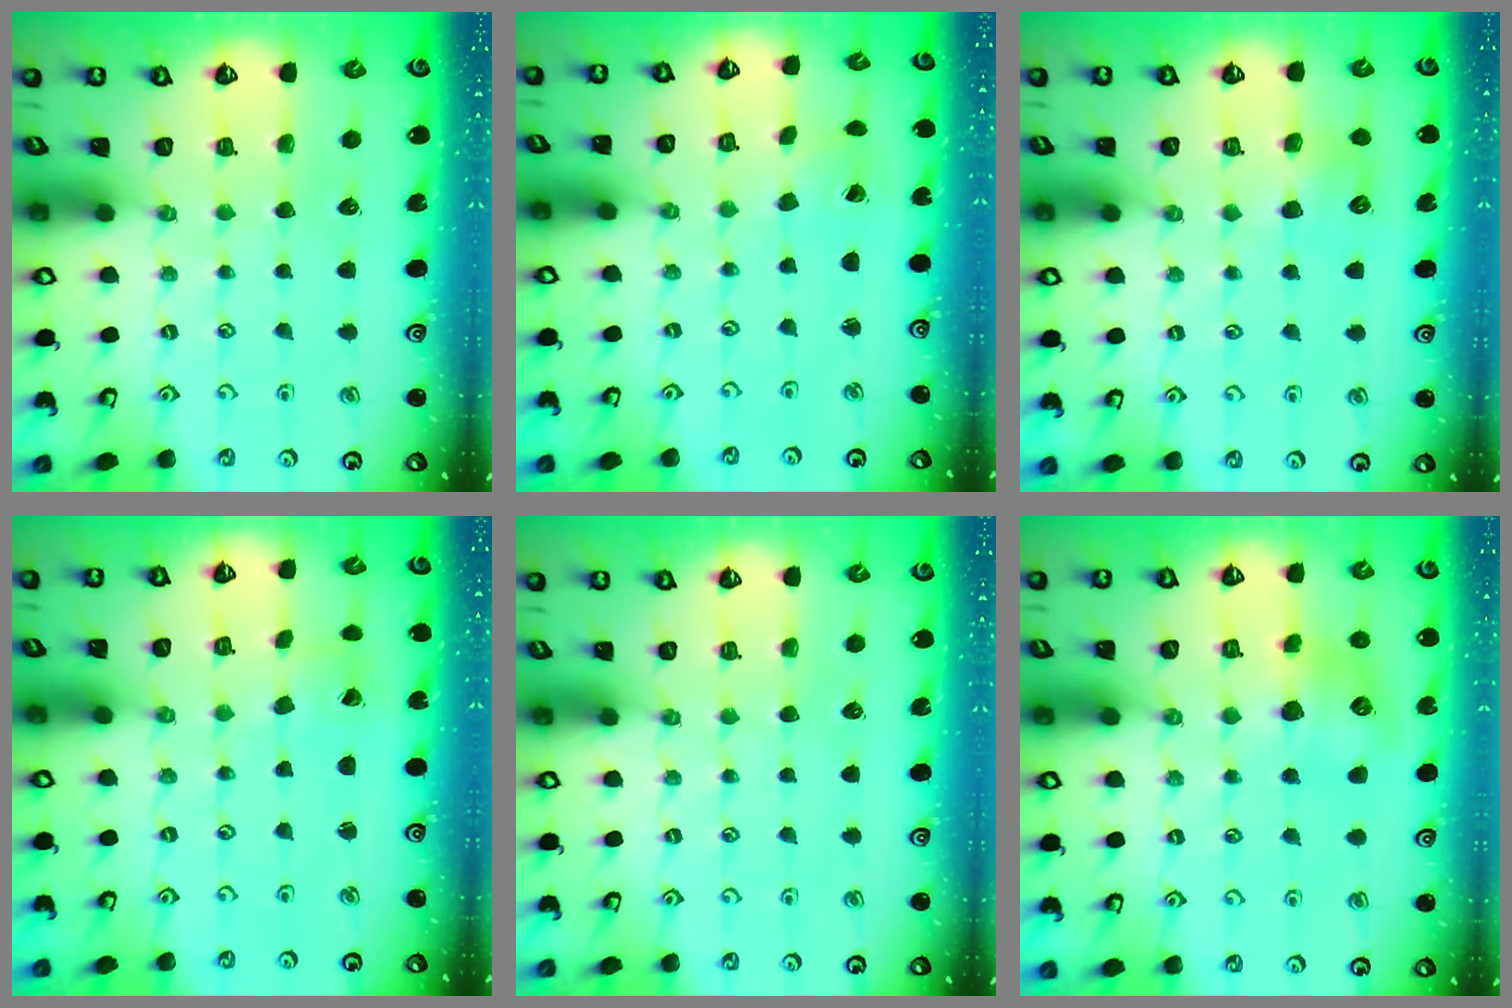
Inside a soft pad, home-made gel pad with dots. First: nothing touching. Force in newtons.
{"total": 1.1, "press": 1.1, "slide": 0.1}
{"total": 5.7, "press": 5.7, "slide": 0.6}
{"total": 2.0, "press": 2.0, "slide": 0.2}
{"total": 0.0}
{"total": 9.5, "press": 9.5, "slide": 0.4}